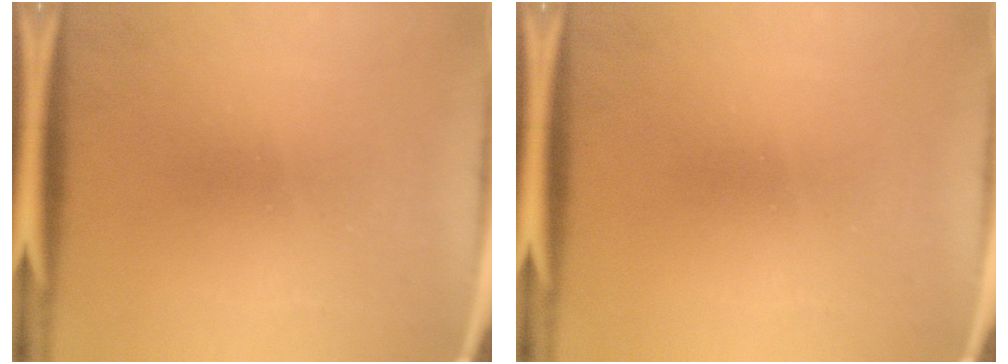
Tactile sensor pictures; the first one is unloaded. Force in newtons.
{"total": 0.0}